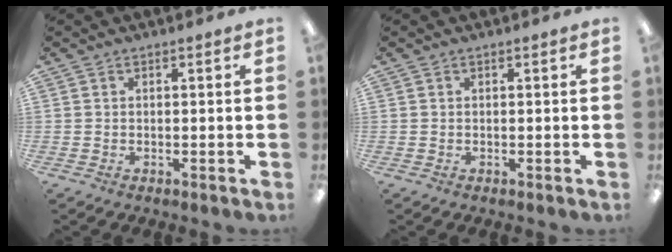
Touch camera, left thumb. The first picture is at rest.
{"total": 0.0}